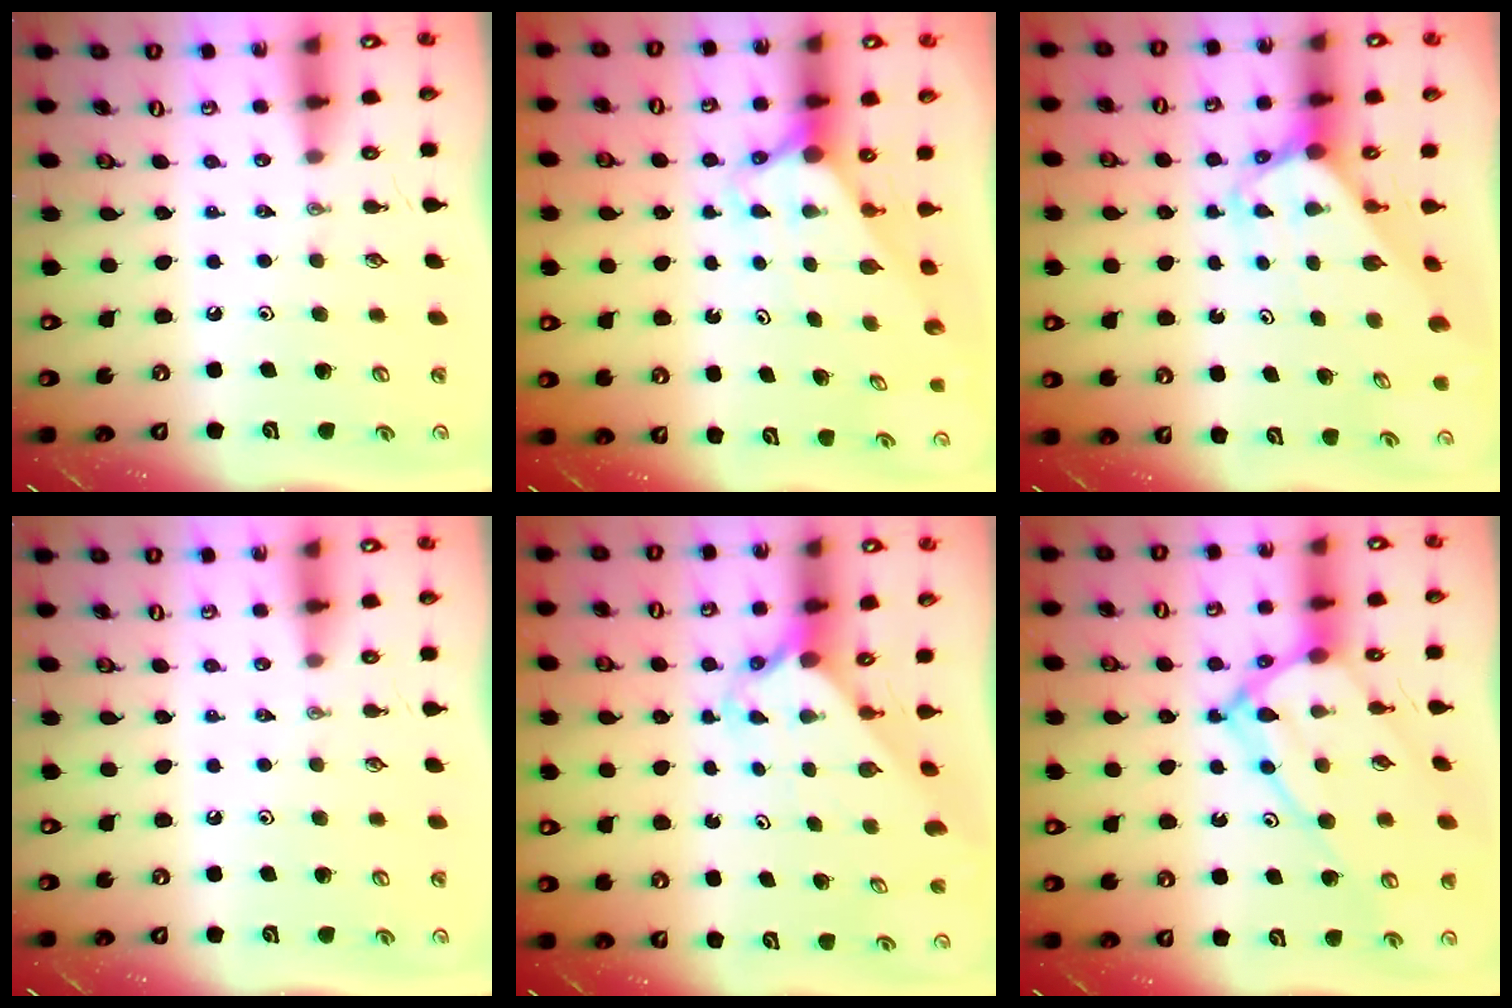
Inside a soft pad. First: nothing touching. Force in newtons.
{"total": 2.8, "press": 2.8, "slide": 0.0}
{"total": 2.4, "press": 2.4, "slide": 0.2}
{"total": 0.0}
{"total": 2.0, "press": 2.0, "slide": 0.2}
{"total": 15.7, "press": 15.6, "slide": 1.5}